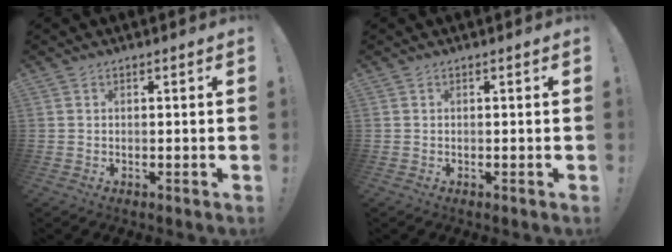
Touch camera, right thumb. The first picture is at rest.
{"total": 0.0}